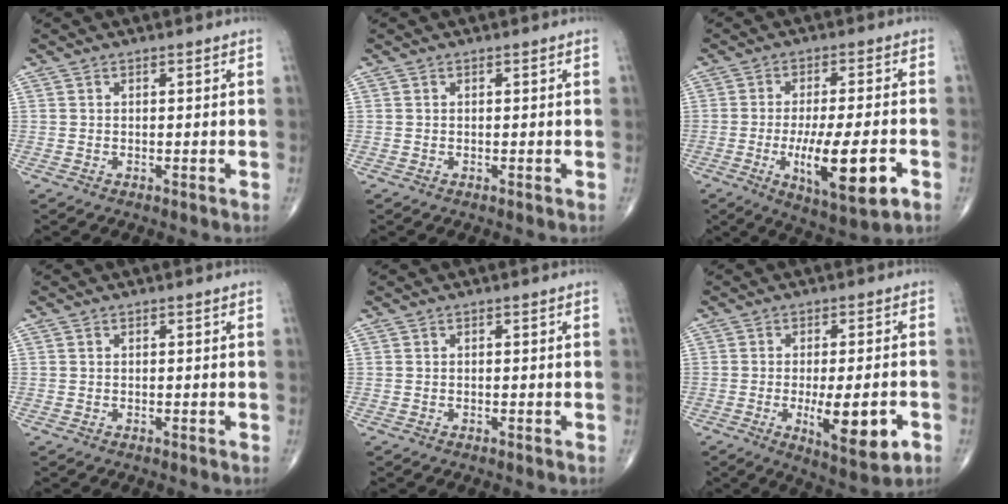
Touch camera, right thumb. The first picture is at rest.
{"total": 0.0}
{"total": 14.2, "force": [-4.3, 3.7, 13.0], "torque": [-0.213, -0.004, -0.061]}
{"total": 0.0}
{"total": 0.0}
{"total": 11.3, "force": [-3.3, 3.2, 10.3], "torque": [-0.147, -0.007, -0.043]}